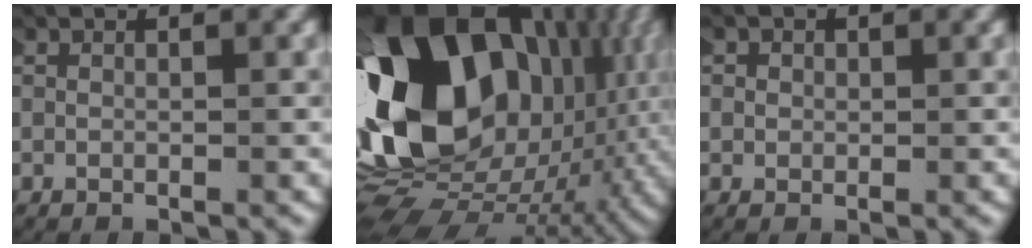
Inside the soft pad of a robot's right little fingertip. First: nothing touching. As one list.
[{"total": 24.5, "force": [0.8, 16.6, 18.0], "torque": [-0.333, -0.039, 0.029]}, {"total": 1.3, "force": [0.2, 1.3, 0.1], "torque": [-0.005, 0.005, -0.005]}]